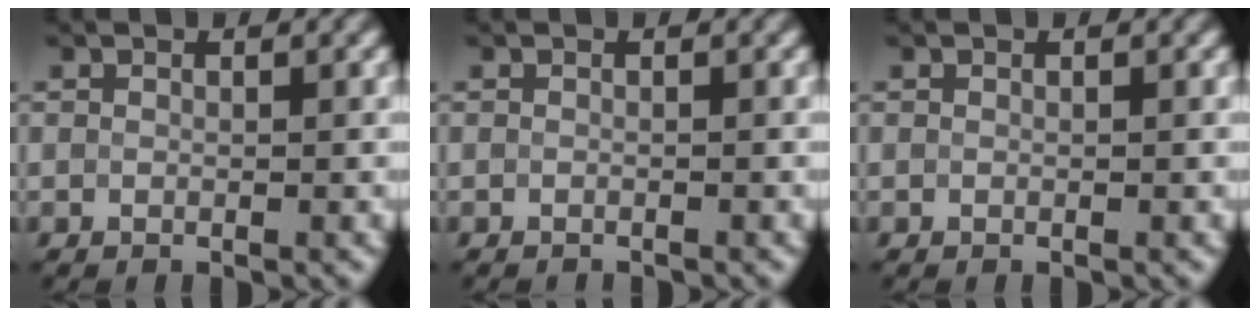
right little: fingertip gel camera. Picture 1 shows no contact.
{"total": 0.8, "force": [-0.8, 0.1, 0.1], "torque": [0.003, -0.004, -0.013]}
{"total": 0.0}